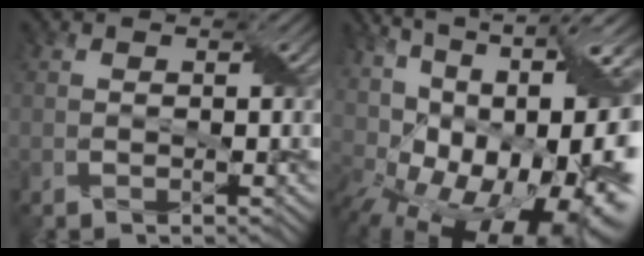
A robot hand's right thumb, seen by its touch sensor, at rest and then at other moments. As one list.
[{"total": 20.0, "force": [-0.4, 10.4, 17.1], "torque": [-0.244, 0.031, 0.020]}]